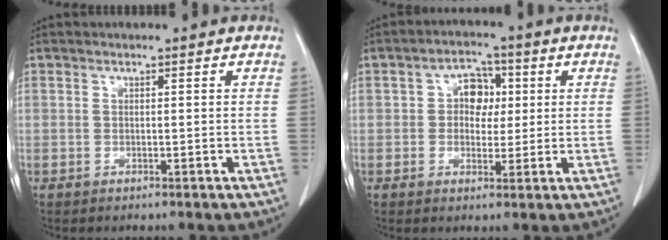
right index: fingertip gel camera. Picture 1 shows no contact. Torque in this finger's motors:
{"motor_torque": [0.43, 0.01, 0.07, 0.02]}